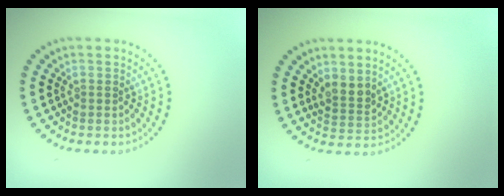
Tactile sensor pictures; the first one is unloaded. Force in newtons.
{"total": 2.1, "press": 1.7, "slide": 1.2}